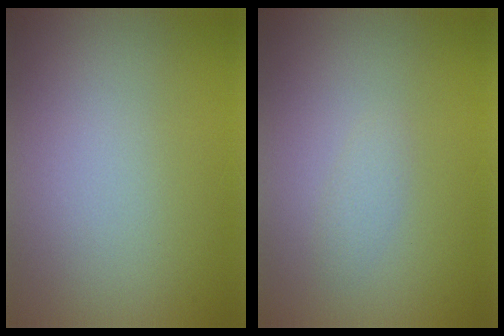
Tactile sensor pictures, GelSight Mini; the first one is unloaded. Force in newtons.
{"total": 0.8, "press": 0.8, "slide": 0.1}